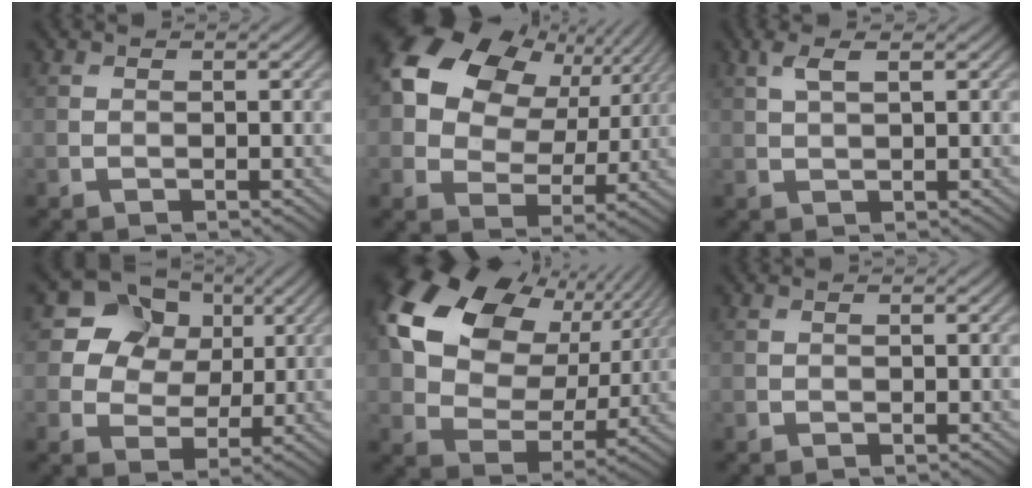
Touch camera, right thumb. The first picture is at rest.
{"total": 15.1, "force": [5.8, 10.7, 8.9], "torque": [-0.201, 0.034, 0.097]}
{"total": 2.6, "force": [1.3, 0.6, 2.2], "torque": [-0.052, 0.006, 0.025]}
{"total": 13.5, "force": [6.1, 10.7, 5.6], "torque": [-0.159, 0.027, 0.132]}
{"total": 18.6, "force": [6.8, 12.9, 11.6], "torque": [-0.258, 0.031, 0.120]}
{"total": 0.0}